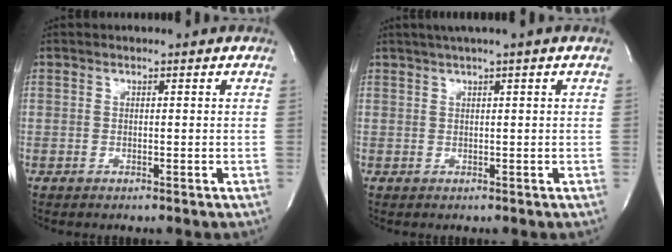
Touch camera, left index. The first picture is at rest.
{"total": 3.3, "force": [2.2, -0.8, 2.3], "torque": [-0.042, 0.015, 0.041]}